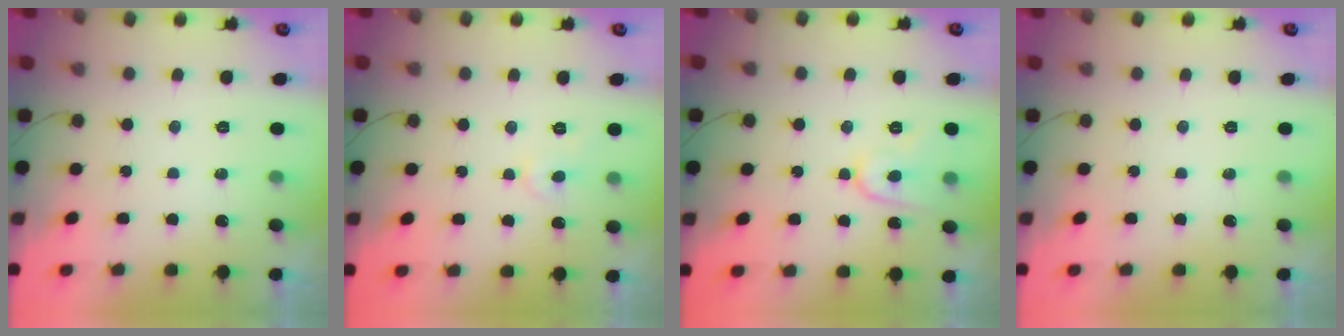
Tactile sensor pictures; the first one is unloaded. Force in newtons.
{"total": 3.5, "press": 3.5, "slide": 0.3}
{"total": 7.7, "press": 7.7, "slide": 0.7}
{"total": 0.0}